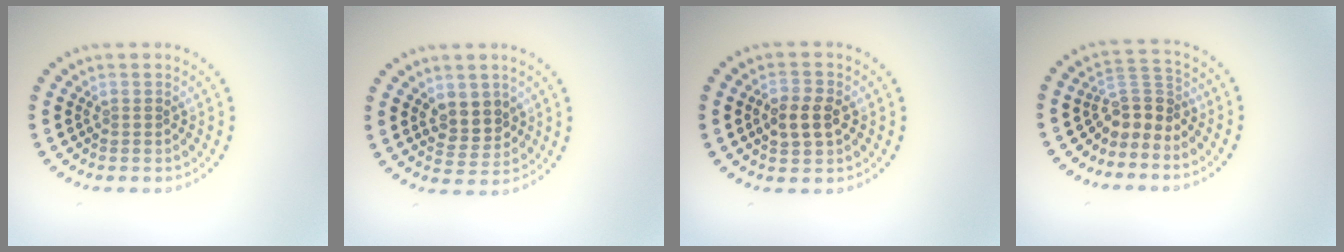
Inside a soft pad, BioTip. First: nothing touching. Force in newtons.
{"total": 3.0, "press": 2.8, "slide": 0.8}
{"total": 3.0, "press": 3.0, "slide": 0.2}
{"total": 3.0, "press": 2.2, "slide": 2.0}